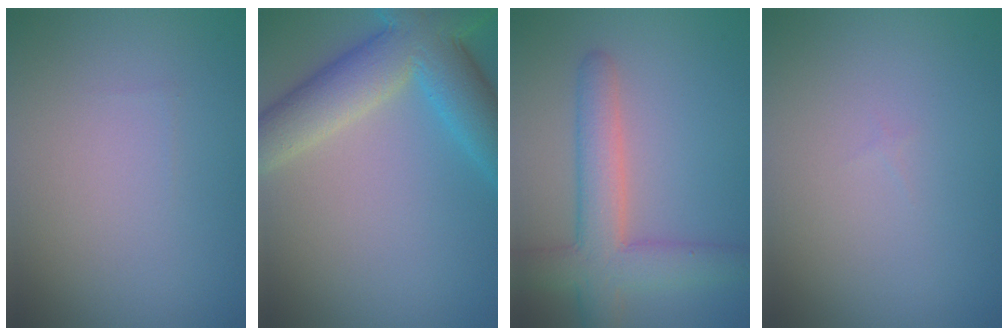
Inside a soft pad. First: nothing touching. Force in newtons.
{"total": 8.6, "press": 8.6, "slide": 0.4}
{"total": 5.9, "press": 5.9, "slide": 0.2}
{"total": 0.0}